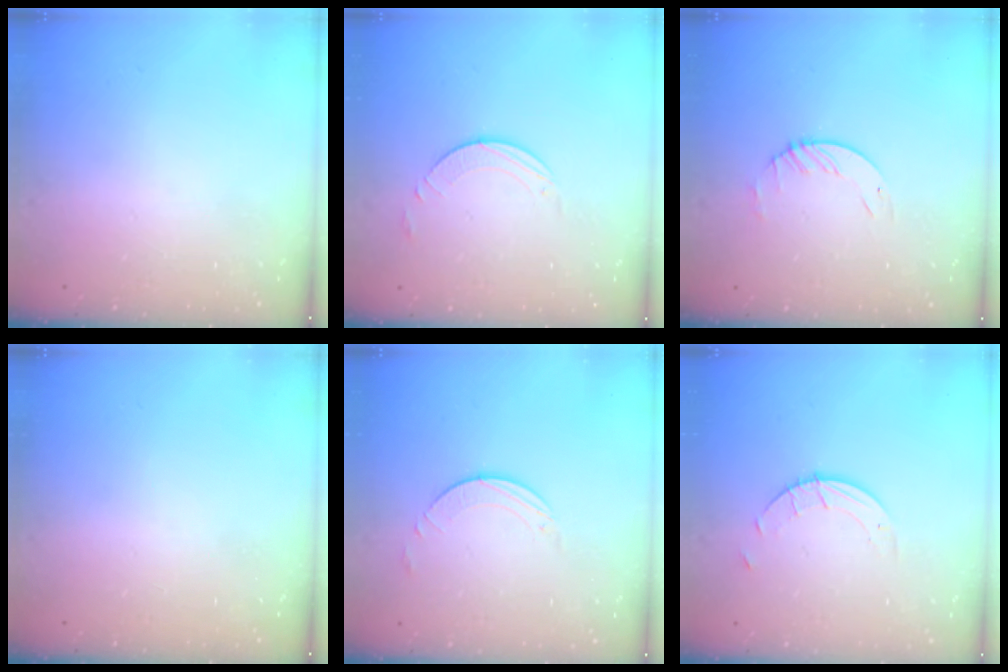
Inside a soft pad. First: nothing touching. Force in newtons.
{"total": 2.8, "press": 2.8, "slide": 0.2}
{"total": 1.6, "press": 1.6, "slide": 0.2}
{"total": 0.0}
{"total": 1.6, "press": 1.6, "slide": 0.2}
{"total": 2.5, "press": 2.5, "slide": 0.2}